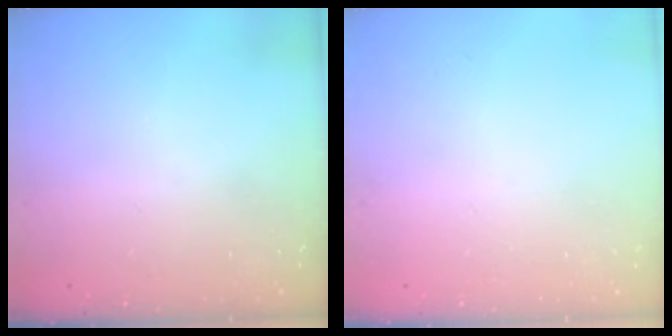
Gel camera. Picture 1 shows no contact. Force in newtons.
{"total": 0.0}